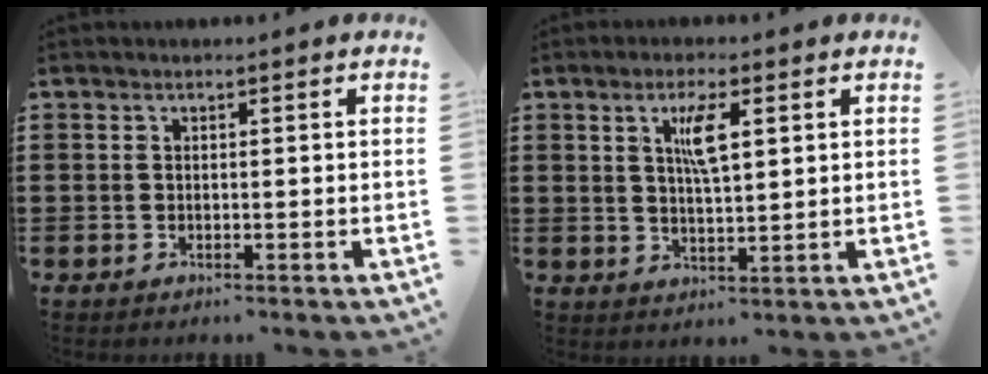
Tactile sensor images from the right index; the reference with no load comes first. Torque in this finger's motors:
{"motor_torque": [0.68, 0.50, 0.19, 0.08]}